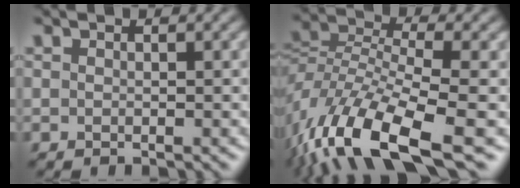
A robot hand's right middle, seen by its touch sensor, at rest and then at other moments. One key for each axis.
{"total": 11.7, "fx": -5.8, "fy": 4.4, "fz": 9.1, "tx": -0.177, "ty": -0.005, "tz": -0.112}